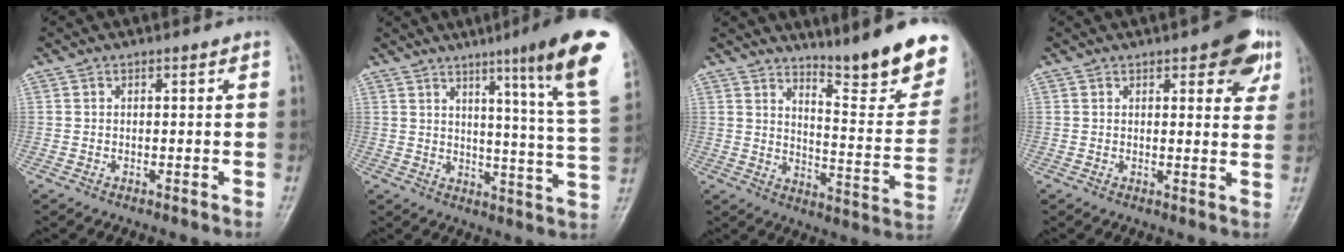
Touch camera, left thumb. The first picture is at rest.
{"total": 18.0, "force": [9.7, 0.3, 15.2], "torque": [-0.192, -0.053, 0.121]}
{"total": 18.1, "force": [13.8, 3.0, 11.3], "torque": [-0.122, -0.114, 0.194]}
{"total": 8.4, "force": [4.4, 3.3, 6.4], "torque": [-0.051, -0.013, 0.048]}